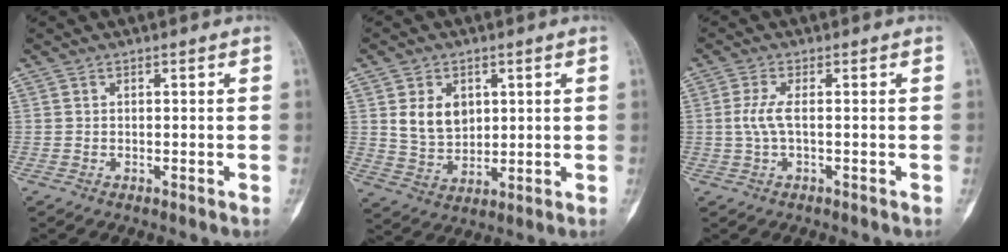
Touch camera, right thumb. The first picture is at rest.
{"total": 7.8, "force": [2.3, 5.8, 4.7], "torque": [-0.056, -0.017, 0.052]}
{"total": 3.5, "force": [-0.1, 1.0, 3.3], "torque": [-0.090, 0.003, -0.004]}